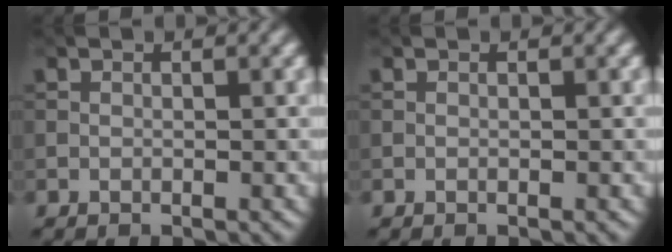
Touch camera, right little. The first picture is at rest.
{"total": 0.0}